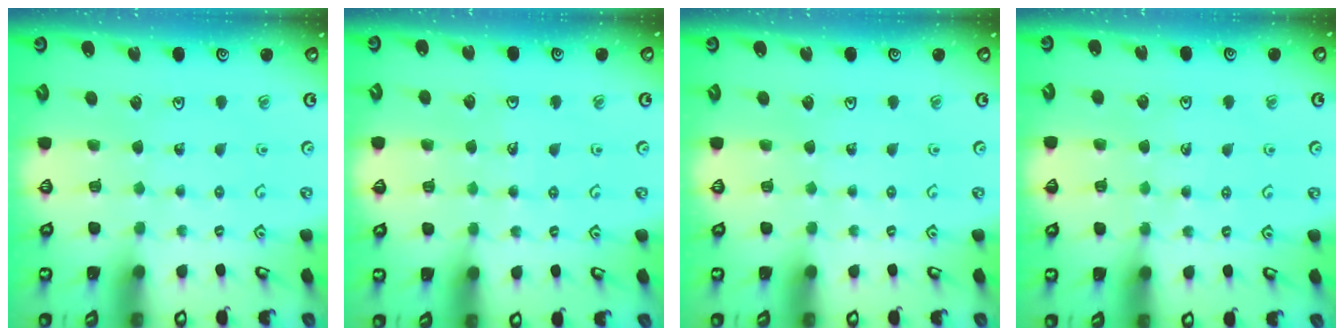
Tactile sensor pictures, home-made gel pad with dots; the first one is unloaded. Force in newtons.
{"total": 5.0, "press": 4.7, "slide": 1.6}
{"total": 0.0}
{"total": 4.4, "press": 4.3, "slide": 0.8}